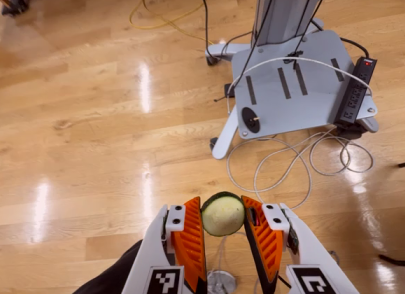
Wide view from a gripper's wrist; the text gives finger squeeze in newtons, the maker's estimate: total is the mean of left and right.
{"total": 7.9, "left": 7.7, "right": 8.1}